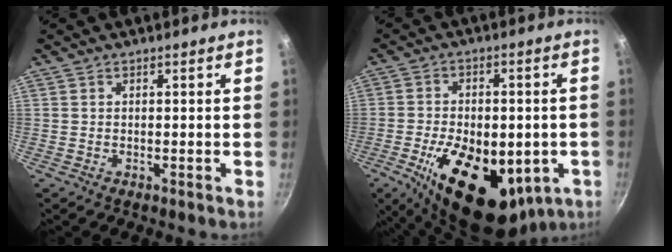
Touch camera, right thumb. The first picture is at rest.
{"total": 22.1, "force": [-6.7, 12.4, 17.0], "torque": [-0.256, -0.001, -0.088]}